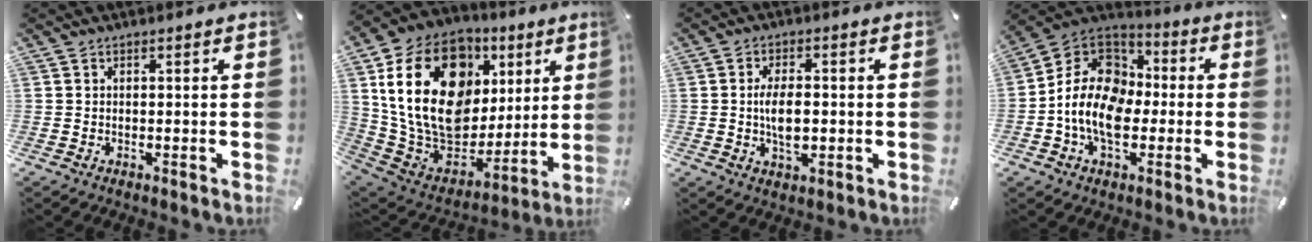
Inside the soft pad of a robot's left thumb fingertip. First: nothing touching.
{"total": 26.1, "force": [7.4, 18.7, 16.6], "torque": [-0.315, -0.036, 0.141]}
{"total": 6.7, "force": [-0.6, 3.6, 5.6], "torque": [-0.113, -0.001, -0.015]}
{"total": 14.8, "force": [-4.1, 11.2, 8.7], "torque": [-0.191, 0.026, -0.078]}